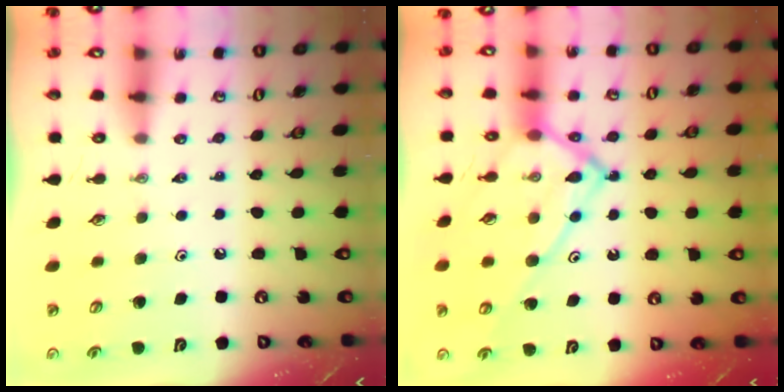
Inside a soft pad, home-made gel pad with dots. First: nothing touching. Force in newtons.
{"total": 16.0, "press": 16.0, "slide": 1.6}